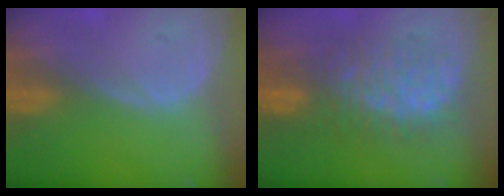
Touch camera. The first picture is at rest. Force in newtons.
{"total": 9.1, "press": 9.1, "slide": 0.6}